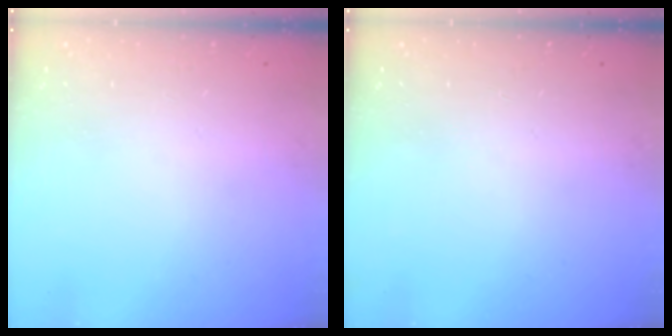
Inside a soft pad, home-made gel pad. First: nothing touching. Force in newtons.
{"total": 0.0}